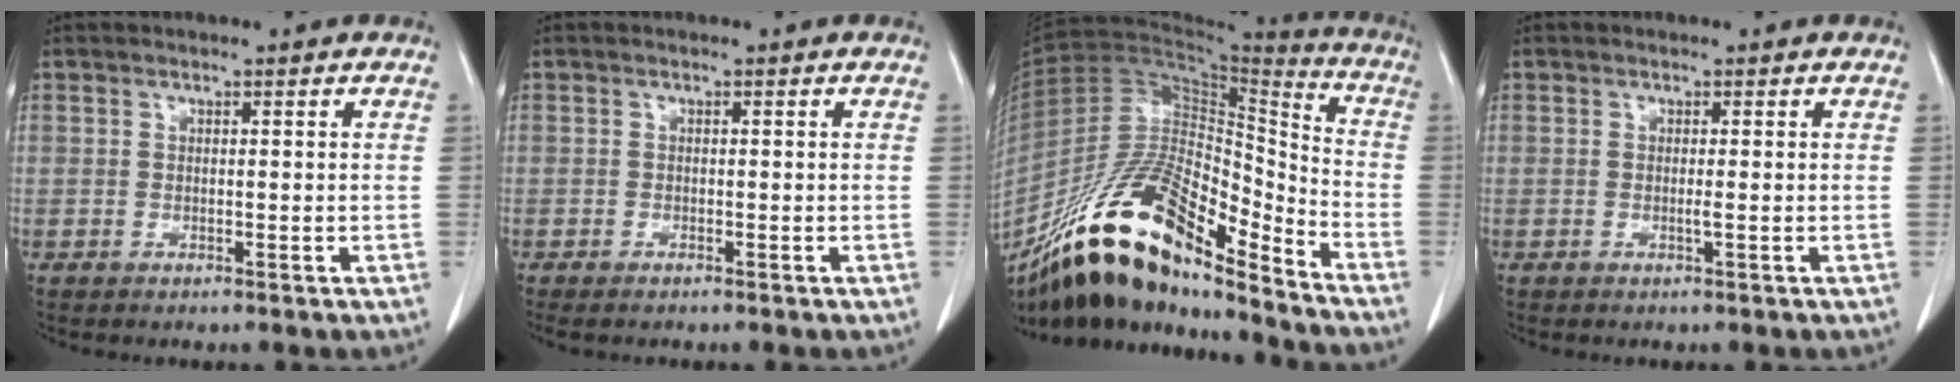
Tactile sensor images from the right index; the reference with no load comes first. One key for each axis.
{"total": 1.4, "fx": -1.2, "fy": 0.3, "fz": 0.7, "tx": -0.012, "ty": -0.003, "tz": -0.015}
{"total": 22.6, "fx": -16.1, "fy": 6.0, "fz": 14.6, "tx": -0.271, "ty": 0.005, "tz": -0.289}
{"total": 0.6, "fx": -0.2, "fy": -0.2, "fz": 0.6, "tx": -0.008, "ty": 0.000, "tz": -0.006}